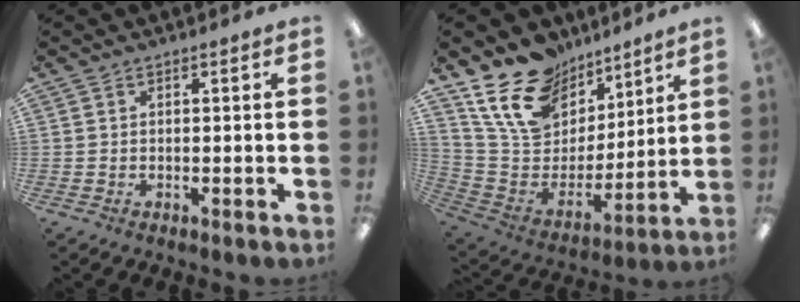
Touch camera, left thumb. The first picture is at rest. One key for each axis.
{"total": 18.9, "fx": 12.9, "fy": 11.4, "fz": 7.7, "tx": -0.156, "ty": -0.076, "tz": 0.244}